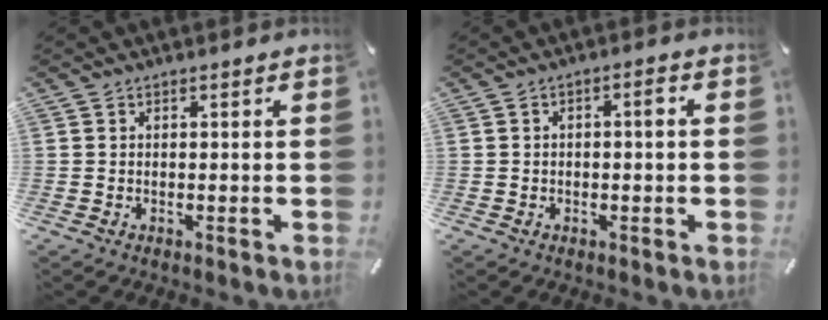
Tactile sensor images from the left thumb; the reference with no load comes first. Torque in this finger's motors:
{"motor_torque": [0.20, -0.48, 0.04, 0.28, 0.05]}